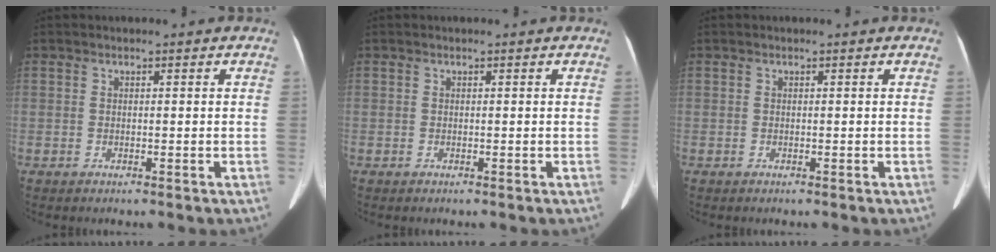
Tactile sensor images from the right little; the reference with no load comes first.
{"total": 0.0}
{"total": 0.0}